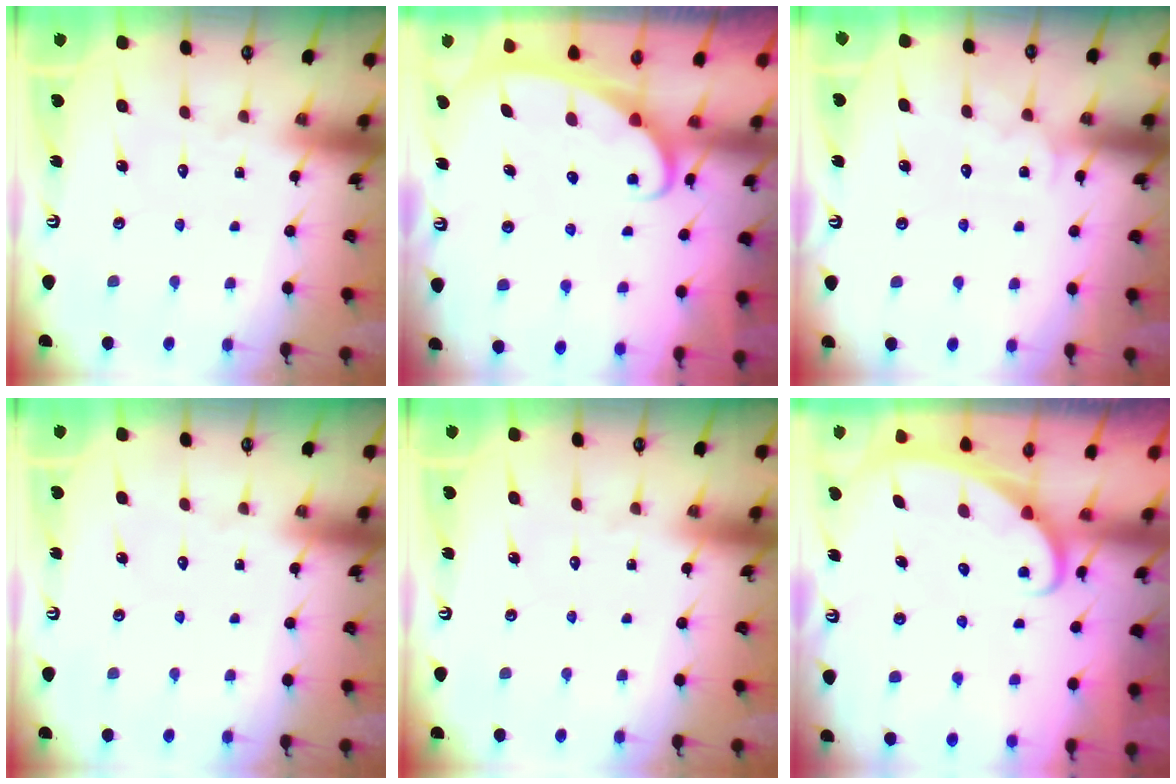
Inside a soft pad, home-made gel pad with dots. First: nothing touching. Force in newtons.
{"total": 2.5, "press": 2.5, "slide": 0.3}
{"total": 2.9, "press": 2.8, "slide": 0.3}
{"total": 0.0}
{"total": 0.0}
{"total": 2.1, "press": 2.1, "slide": 0.1}